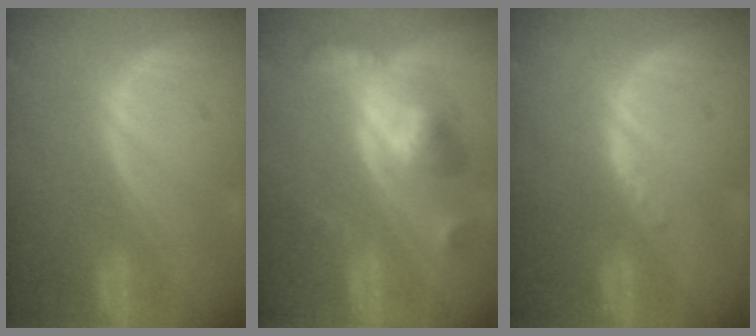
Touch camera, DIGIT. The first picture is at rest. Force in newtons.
{"total": 6.5, "press": 6.5, "slide": 0.4}
{"total": 1.1, "press": 1.1, "slide": 0.1}